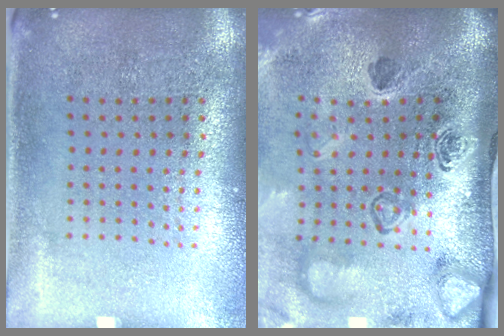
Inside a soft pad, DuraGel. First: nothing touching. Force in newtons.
{"total": 4.9, "press": 3.3, "slide": 3.6}